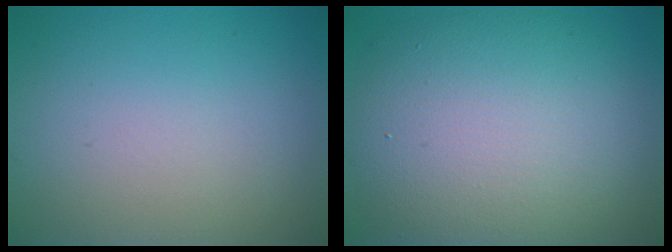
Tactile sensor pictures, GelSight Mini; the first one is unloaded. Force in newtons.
{"total": 11.3, "press": 11.3, "slide": 0.8}